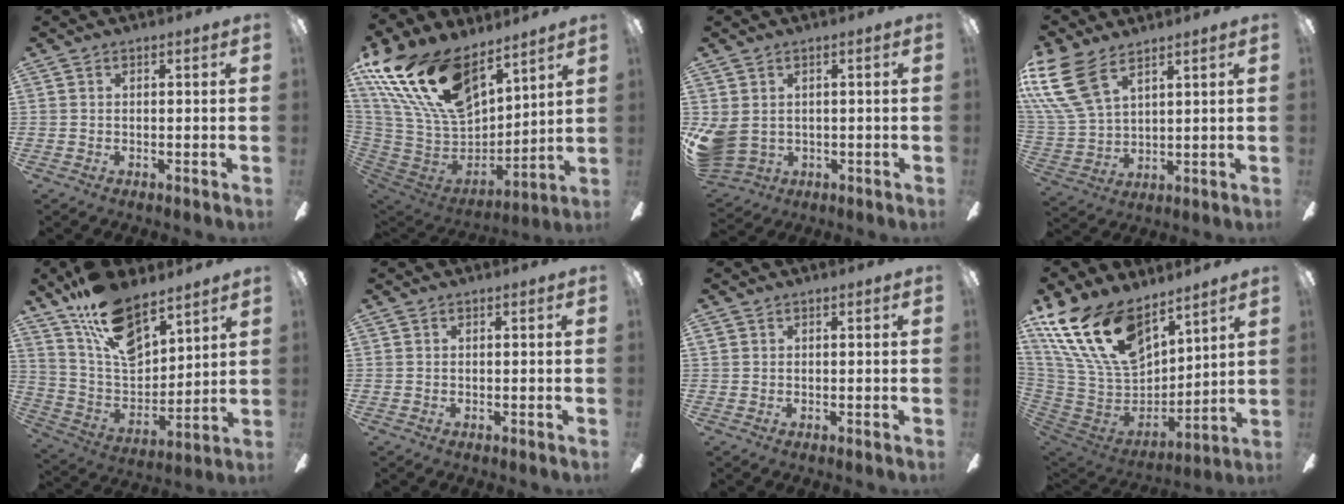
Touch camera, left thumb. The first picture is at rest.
{"total": 25.1, "force": [15.6, 13.1, 14.6], "torque": [-0.317, -0.076, 0.286]}
{"total": 6.3, "force": [0.8, 5.2, 3.5], "torque": [-0.092, -0.006, 0.016]}
{"total": 15.3, "force": [9.0, 7.8, 9.7], "torque": [-0.235, -0.035, 0.169]}
{"total": 17.4, "force": [12.1, 8.2, 9.4], "torque": [-0.184, -0.061, 0.223]}
{"total": 0.0}
{"total": 0.7, "force": [0.2, 0.6, 0.2], "torque": [-0.003, 0.004, 0.003]}
{"total": 22.5, "force": [13.9, 12.2, 12.8], "torque": [-0.277, -0.067, 0.258]}